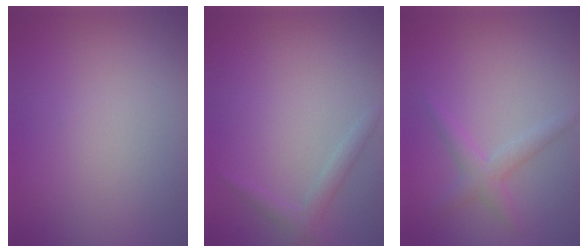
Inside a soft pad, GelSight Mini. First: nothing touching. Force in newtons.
{"total": 1.5, "press": 1.5, "slide": 0.1}
{"total": 2.1, "press": 2.1, "slide": 0.1}